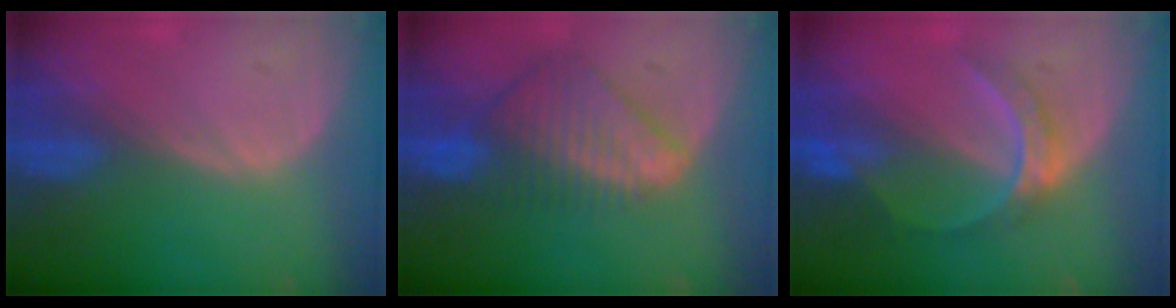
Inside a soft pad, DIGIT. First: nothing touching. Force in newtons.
{"total": 8.7, "press": 7.6, "slide": 4.3}
{"total": 6.4, "press": 5.5, "slide": 3.2}